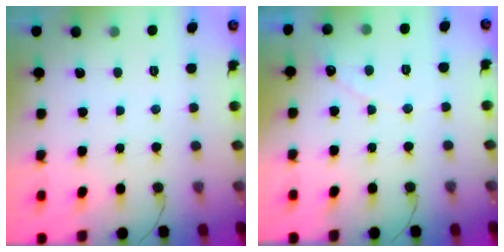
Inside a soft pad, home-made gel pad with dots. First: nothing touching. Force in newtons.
{"total": 3.9, "press": 3.9, "slide": 0.2}